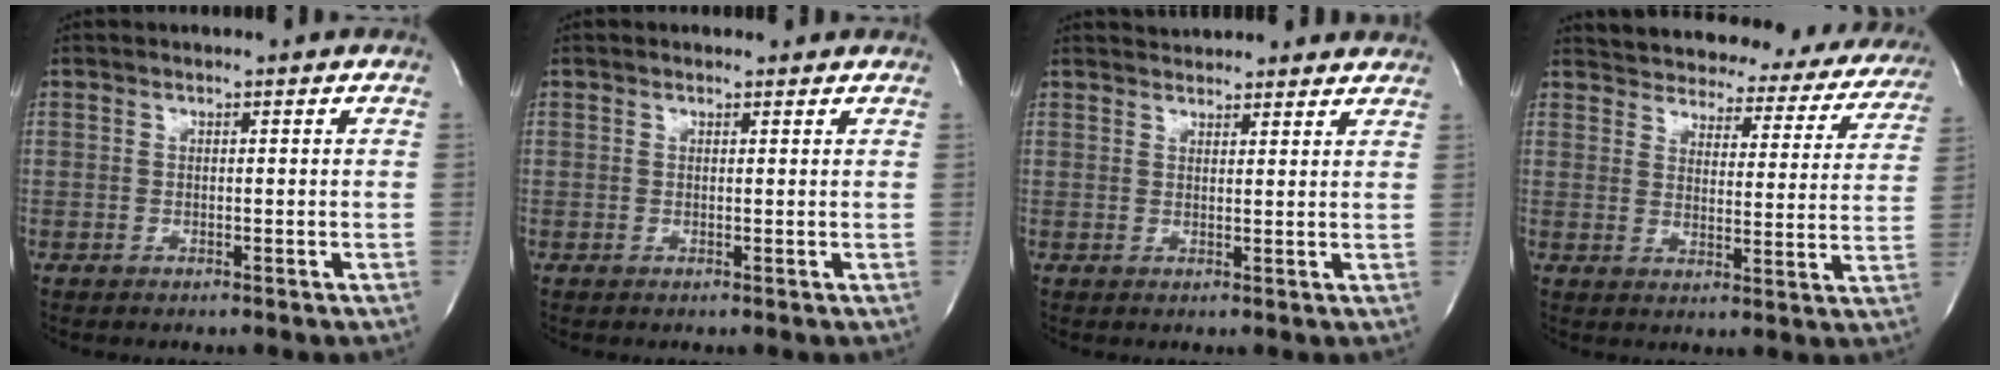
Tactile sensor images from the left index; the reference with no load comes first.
{"total": 0.8, "force": [0.7, 0.4, 0.0], "torque": [-0.006, 0.002, 0.005]}
{"total": 9.2, "force": [8.8, 2.0, 1.7], "torque": [-0.011, 0.024, 0.100]}
{"total": 24.8, "force": [23.1, 7.3, 5.5], "torque": [-0.081, -0.045, 0.264]}